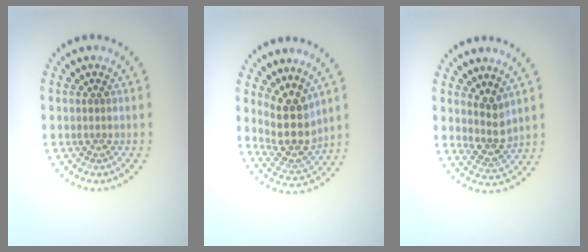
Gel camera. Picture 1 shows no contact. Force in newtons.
{"total": 4.4, "press": 3.6, "slide": 2.5}
{"total": 2.6, "press": 2.0, "slide": 1.6}